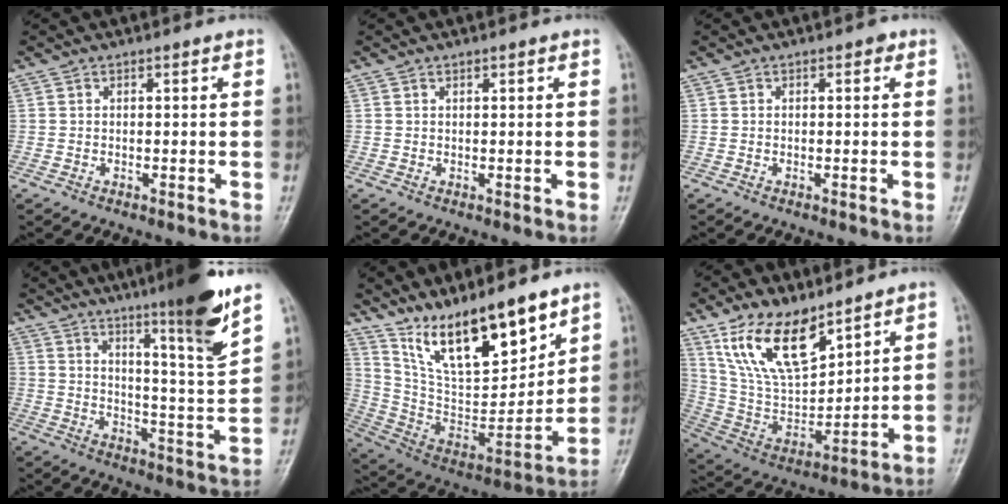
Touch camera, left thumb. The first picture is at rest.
{"total": 0.5, "force": [0.3, 0.1, 0.4], "torque": [-0.006, 0.000, 0.005]}
{"total": 0.8, "force": [0.3, 0.5, 0.5], "torque": [0.001, 0.002, -0.002]}
{"total": 15.3, "force": [10.0, 0.6, 11.6], "torque": [-0.160, -0.063, 0.153]}
{"total": 19.3, "force": [13.8, 6.3, 12.0], "torque": [-0.154, -0.079, 0.260]}
{"total": 16.1, "force": [10.6, 7.0, 9.9], "torque": [-0.153, -0.052, 0.223]}